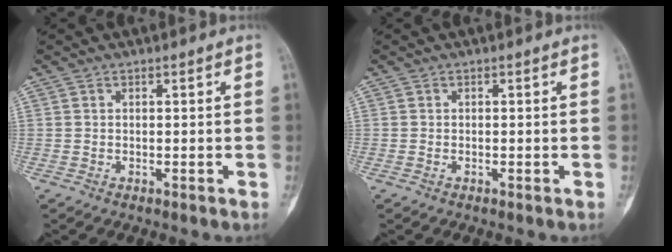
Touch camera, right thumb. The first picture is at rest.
{"total": 0.0}